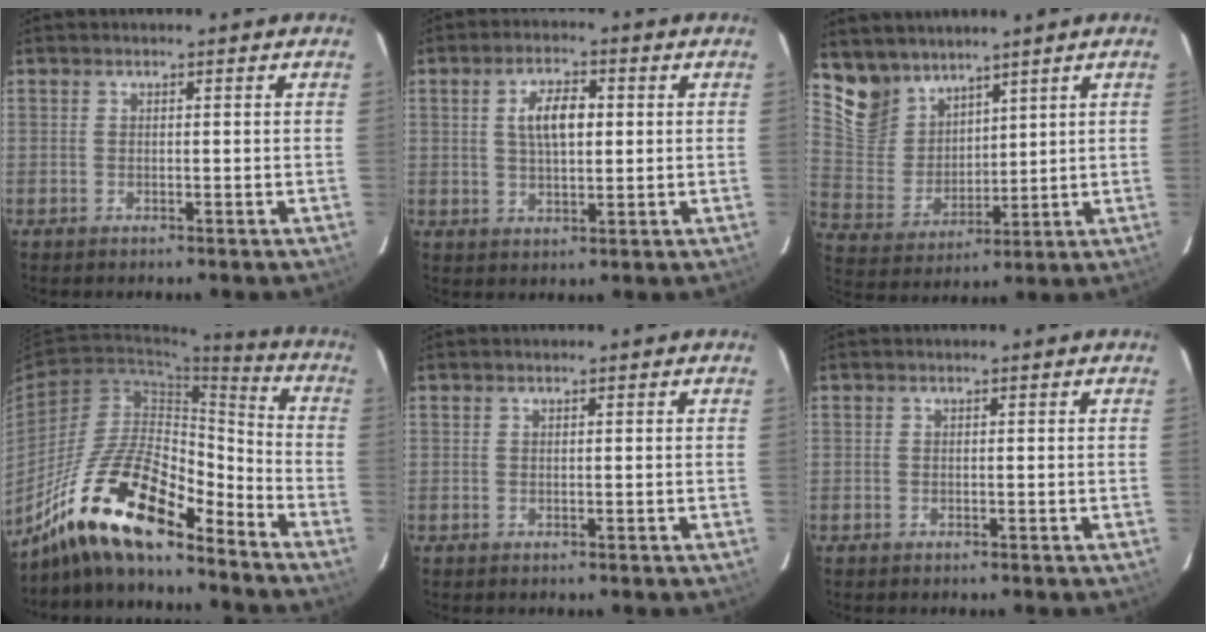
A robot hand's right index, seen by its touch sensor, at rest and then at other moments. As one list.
[{"total": 6.6, "force": [1.3, 3.1, 5.8], "torque": [-0.106, 0.010, 0.027]}, {"total": 9.9, "force": [7.9, 5.7, 1.7], "torque": [-0.039, 0.012, 0.177]}, {"total": 18.4, "force": [-13.8, 5.0, 11.0], "torque": [-0.211, -0.001, -0.256]}, {"total": 0.0}, {"total": 0.0}]